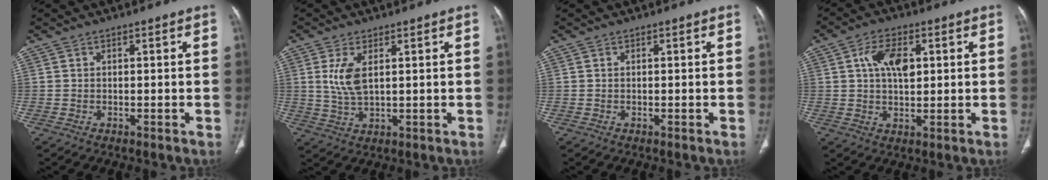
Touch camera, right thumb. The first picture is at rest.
{"total": 5.7, "force": [1.6, 2.5, 4.9], "torque": [-0.107, -0.010, 0.040]}
{"total": 0.0}
{"total": 7.6, "force": [1.9, 4.3, 6.0], "torque": [-0.095, -0.001, 0.031]}